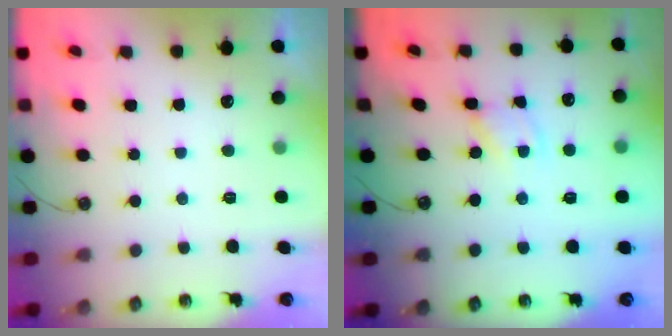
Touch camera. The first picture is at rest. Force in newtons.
{"total": 2.8, "press": 2.8, "slide": 0.1}